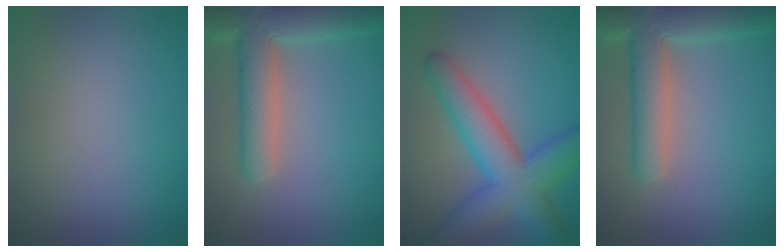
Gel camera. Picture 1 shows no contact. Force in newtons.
{"total": 6.6, "press": 6.6, "slide": 0.6}
{"total": 8.3, "press": 8.3, "slide": 0.3}
{"total": 6.6, "press": 6.6, "slide": 0.6}